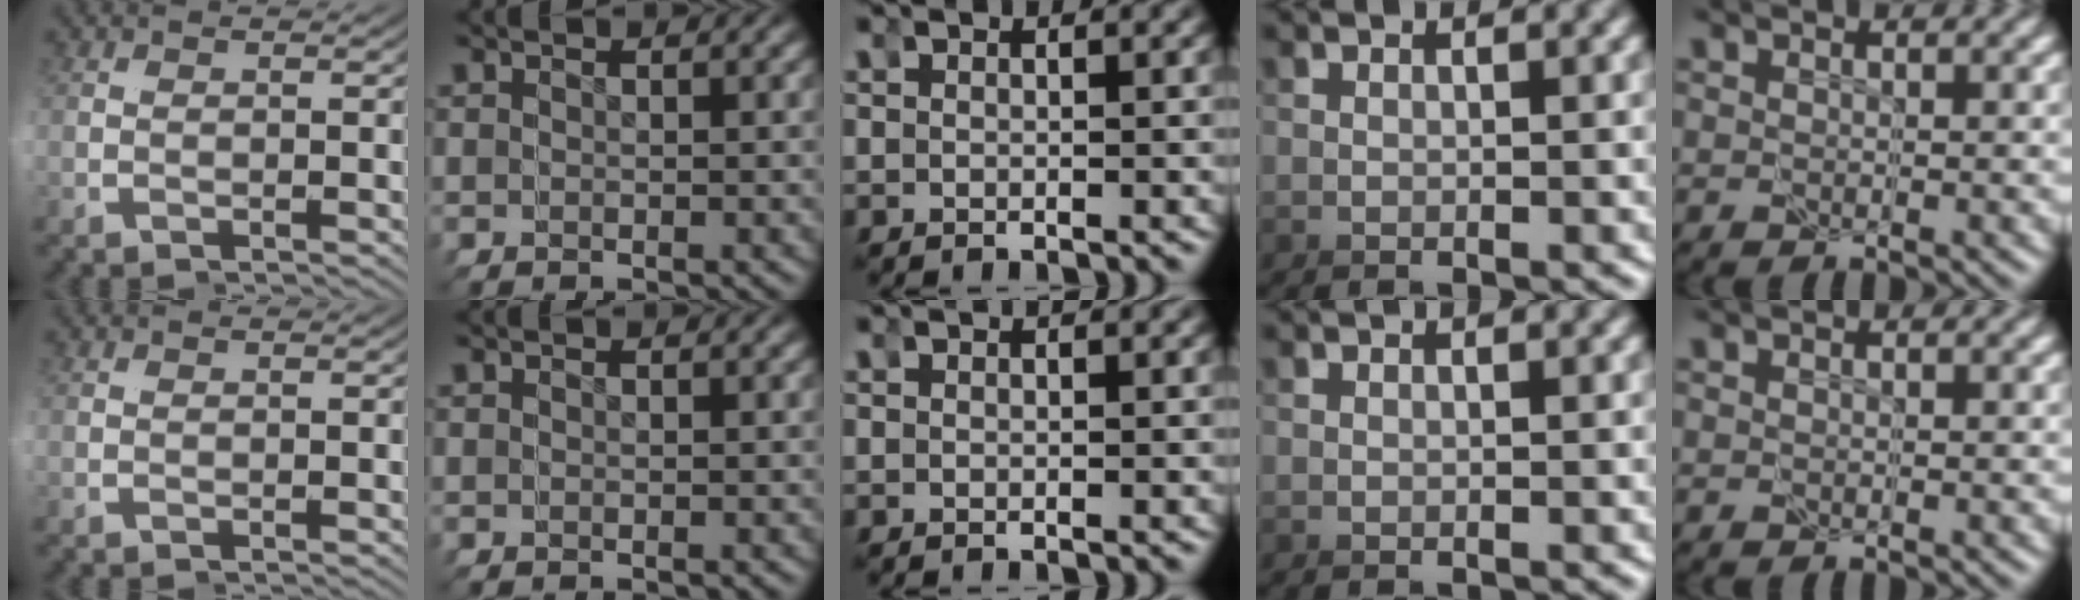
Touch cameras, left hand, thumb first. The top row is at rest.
{}